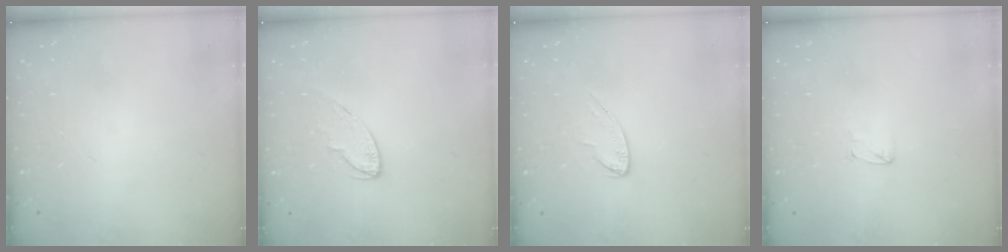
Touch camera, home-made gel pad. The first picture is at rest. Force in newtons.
{"total": 6.4, "press": 6.4, "slide": 0.3}
{"total": 7.1, "press": 7.0, "slide": 0.6}
{"total": 4.2, "press": 4.2, "slide": 0.4}